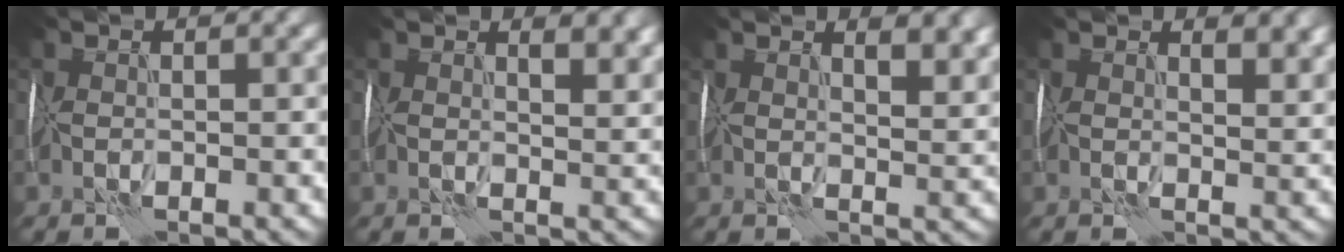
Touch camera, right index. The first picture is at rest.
{"total": 5.7, "force": [3.1, 2.4, 4.1], "torque": [-0.030, 0.011, 0.038]}
{"total": 7.0, "force": [3.9, 2.9, 5.0], "torque": [-0.041, 0.021, 0.044]}
{"total": 5.1, "force": [3.0, 2.2, 3.6], "torque": [-0.029, 0.005, 0.041]}